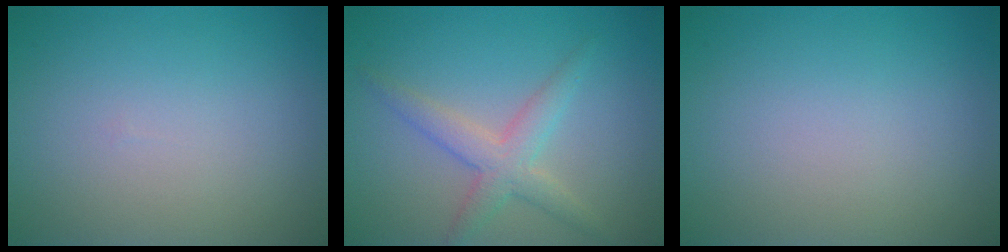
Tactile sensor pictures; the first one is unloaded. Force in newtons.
{"total": 3.1, "press": 3.1, "slide": 0.0}
{"total": 0.0}